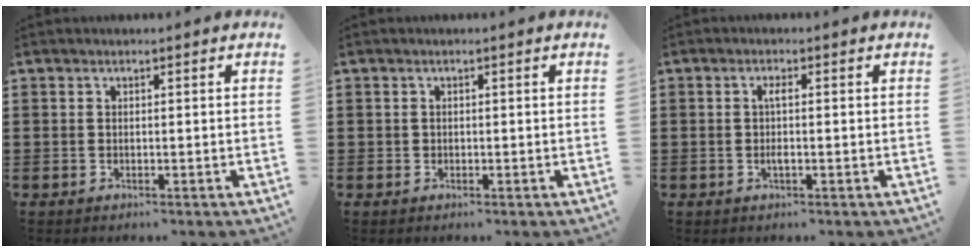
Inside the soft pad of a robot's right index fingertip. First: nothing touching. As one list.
[{"total": 0.6, "force": [0.0, 0.6, 0.1], "torque": [-0.002, 0.005, -0.002]}, {"total": 2.2, "force": [-0.2, 0.5, 2.1], "torque": [-0.052, -0.004, -0.010]}]